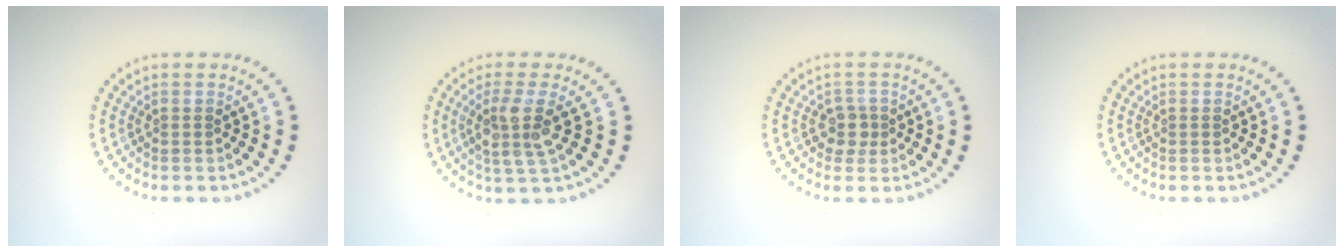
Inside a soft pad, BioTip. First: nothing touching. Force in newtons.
{"total": 3.5, "press": 3.0, "slide": 1.9}
{"total": 1.8, "press": 1.5, "slide": 1.0}
{"total": 0.0}